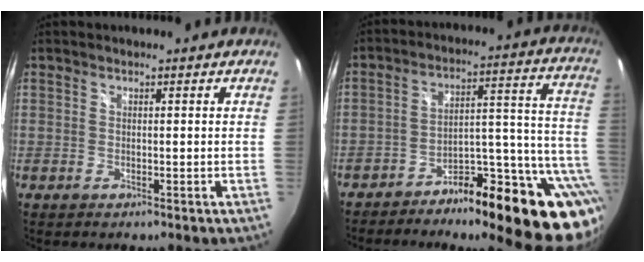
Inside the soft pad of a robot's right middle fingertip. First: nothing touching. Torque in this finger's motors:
{"motor_torque": [2.05, -0.09, 1.05, 0.21]}